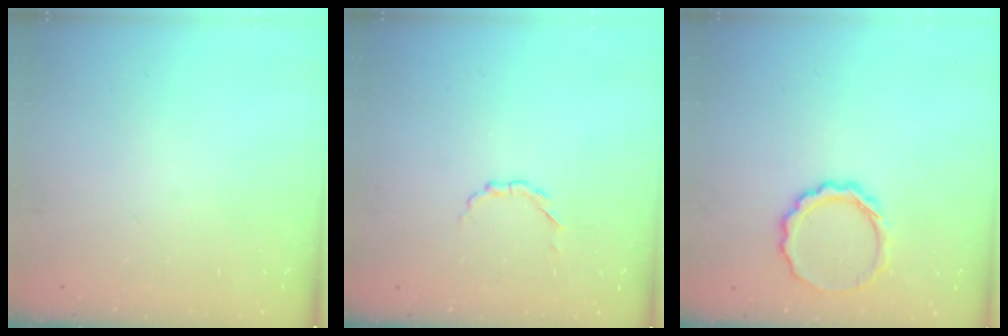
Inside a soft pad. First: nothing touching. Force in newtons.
{"total": 2.9, "press": 2.7, "slide": 1.1}
{"total": 9.0, "press": 8.8, "slide": 1.9}